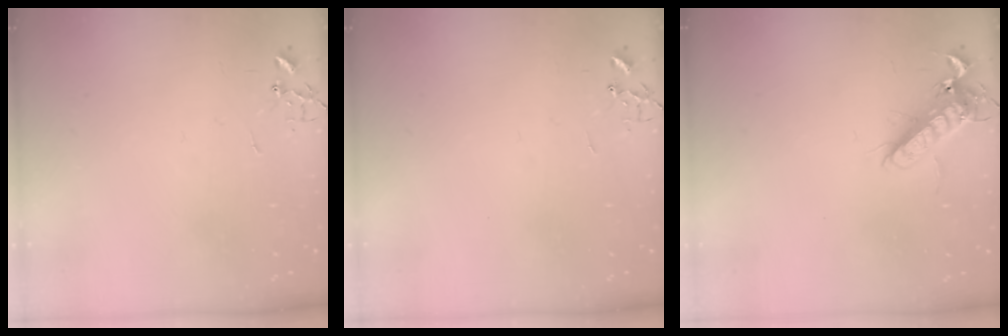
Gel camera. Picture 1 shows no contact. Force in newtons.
{"total": 0.0}
{"total": 12.8, "press": 12.7, "slide": 1.9}